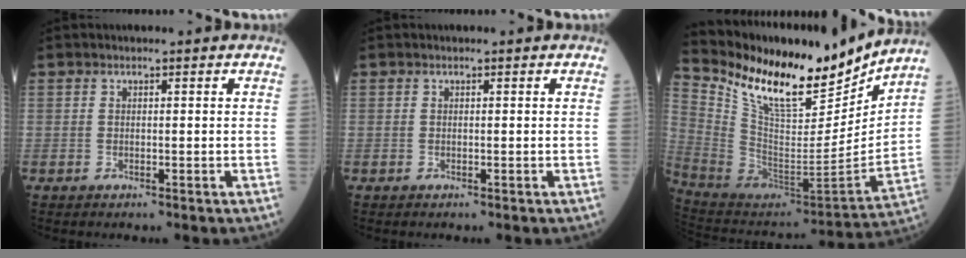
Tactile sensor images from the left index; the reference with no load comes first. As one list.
[{"total": 0.0}, {"total": 21.4, "force": [17.2, 5.8, 11.4], "torque": [-0.209, -0.016, 0.308]}]